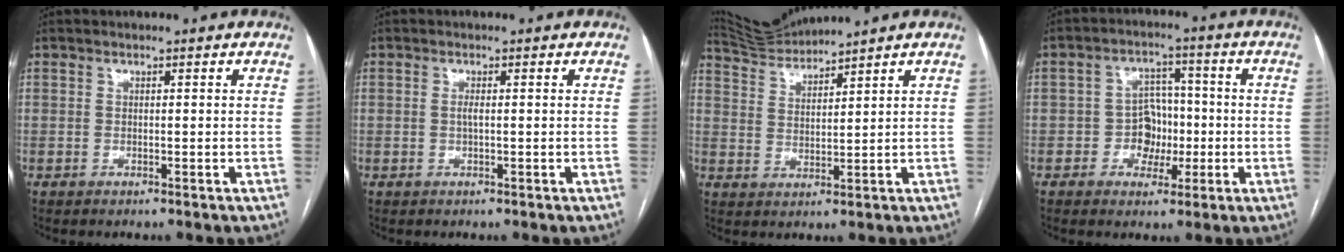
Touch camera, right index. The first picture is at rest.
{"total": 0.8, "force": [0.0, 0.0, 0.8], "torque": [-0.019, -0.001, -0.001]}
{"total": 5.0, "force": [4.8, -1.2, -0.4], "torque": [-0.004, 0.000, 0.105]}
{"total": 5.6, "force": [-1.3, 4.7, 2.8], "torque": [-0.041, 0.019, -0.020]}